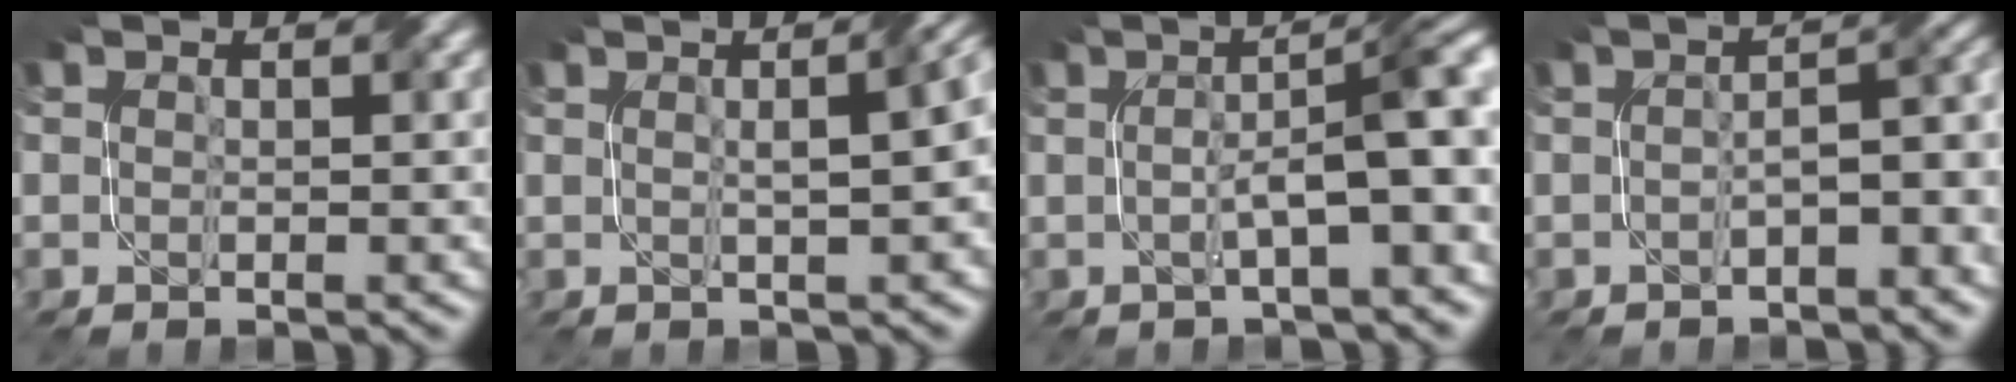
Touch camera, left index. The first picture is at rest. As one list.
[{"total": 7.2, "force": [1.1, 3.0, 6.5], "torque": [-0.034, 0.033, 0.001]}, {"total": 7.5, "force": [0.1, 1.8, 7.3], "torque": [-0.103, 0.016, -0.002]}, {"total": 4.3, "force": [-1.6, 1.3, 3.7], "torque": [-0.050, 0.010, -0.030]}]